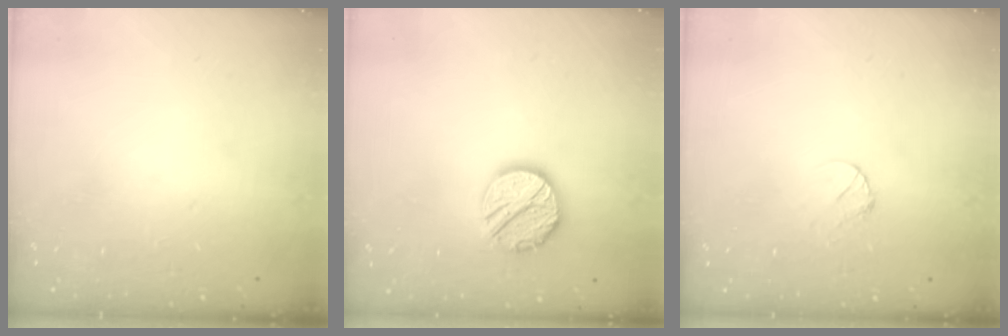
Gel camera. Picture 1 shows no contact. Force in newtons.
{"total": 12.1, "press": 12.1, "slide": 0.6}
{"total": 3.0, "press": 3.0, "slide": 0.4}